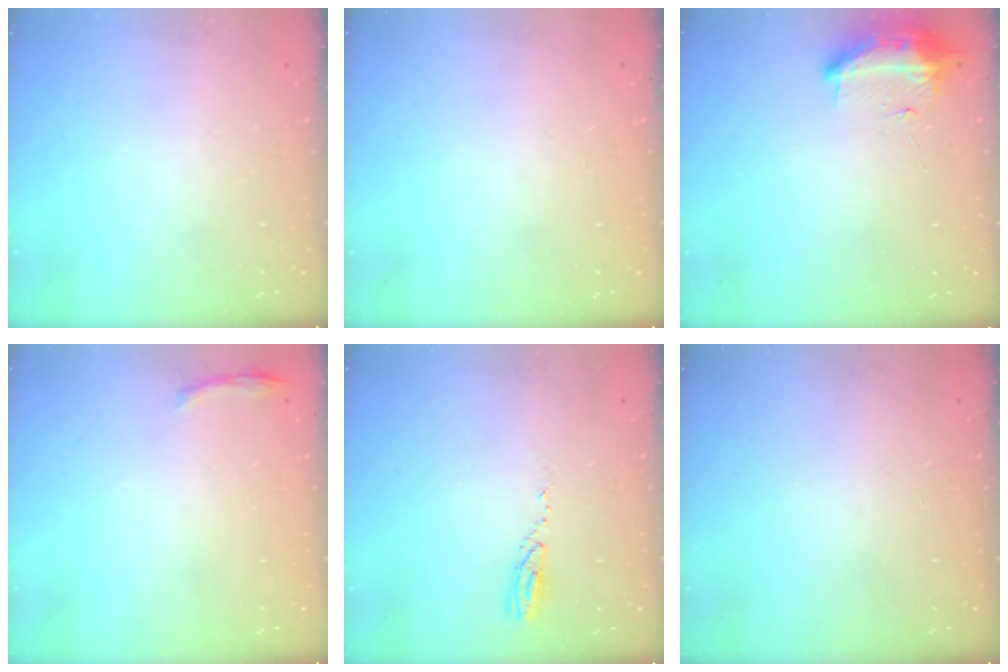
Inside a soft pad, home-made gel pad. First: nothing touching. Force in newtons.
{"total": 2.2, "press": 2.1, "slide": 0.8}
{"total": 18.3, "press": 11.7, "slide": 14.2}
{"total": 4.8, "press": 4.7, "slide": 1.0}
{"total": 3.6, "press": 3.6, "slide": 0.2}
{"total": 0.0}